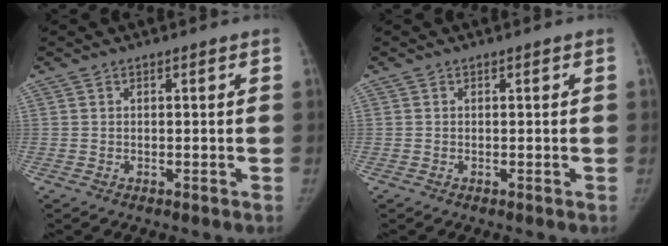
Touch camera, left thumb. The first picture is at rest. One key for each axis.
{"total": 0.0}